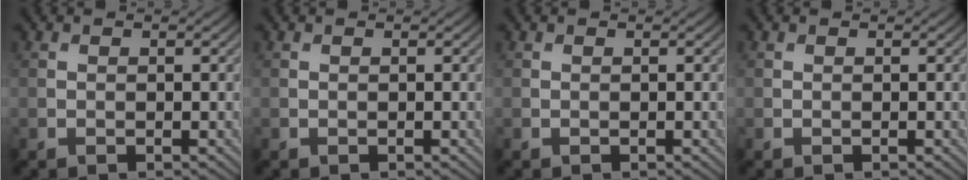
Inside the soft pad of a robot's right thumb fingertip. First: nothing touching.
{"total": 0.0}
{"total": 0.0}
{"total": 0.0}